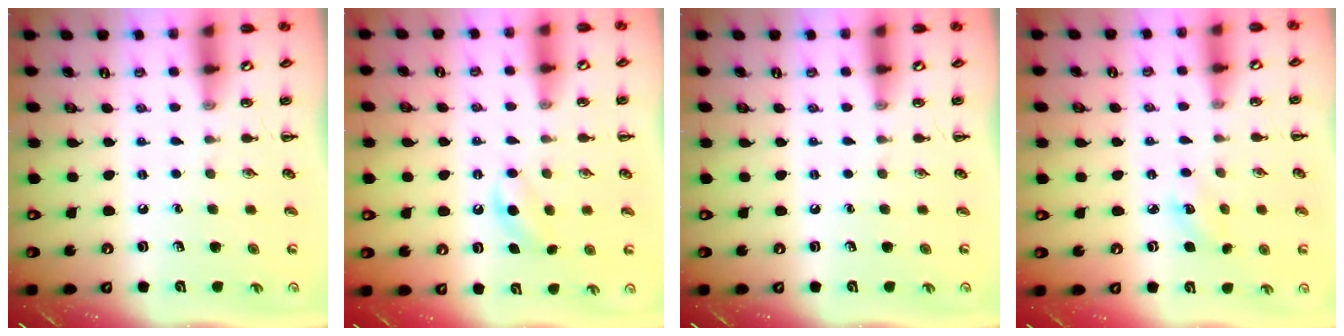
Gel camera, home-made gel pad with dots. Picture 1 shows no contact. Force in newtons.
{"total": 6.1, "press": 5.9, "slide": 1.5}
{"total": 0.0}
{"total": 3.8, "press": 3.6, "slide": 0.9}